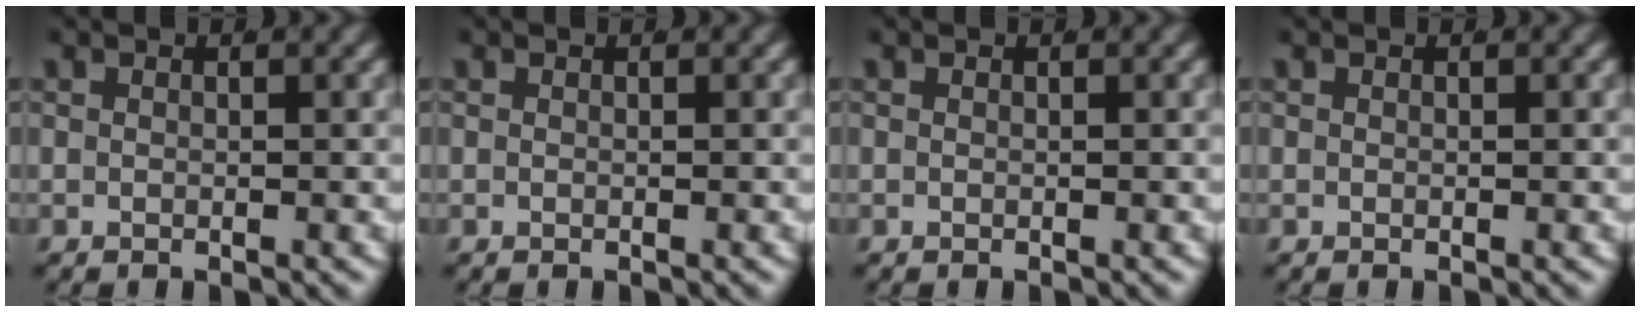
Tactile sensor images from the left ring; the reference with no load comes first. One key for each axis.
{"total": 0.0}
{"total": 0.0}
{"total": 0.0}